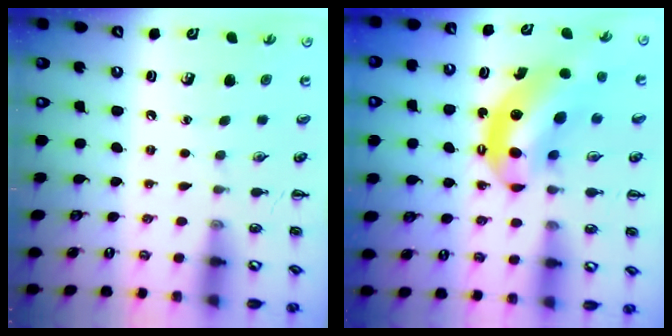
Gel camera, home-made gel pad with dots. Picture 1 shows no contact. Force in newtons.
{"total": 10.2, "press": 9.9, "slide": 2.5}